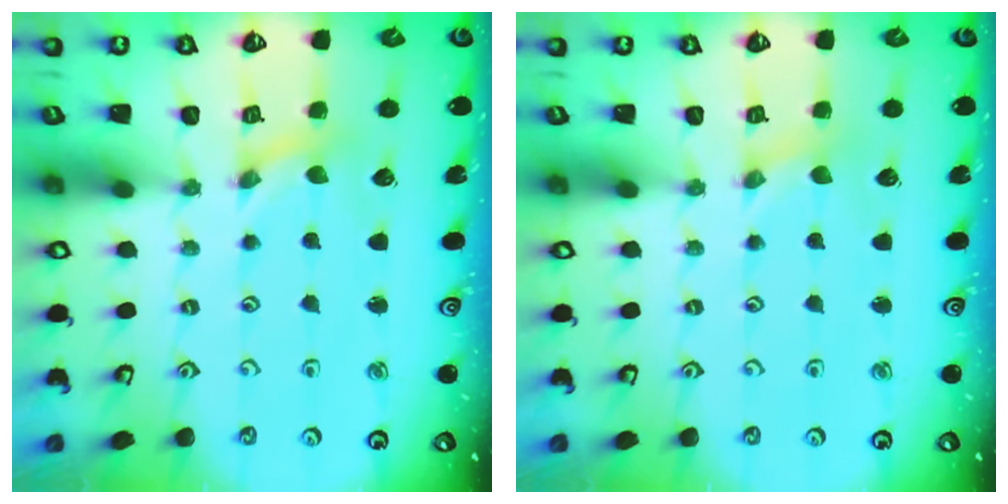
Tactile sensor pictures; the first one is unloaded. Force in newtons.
{"total": 0.0}